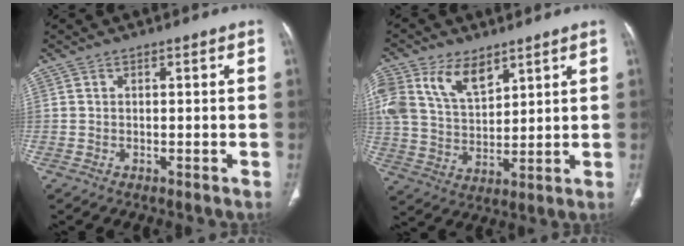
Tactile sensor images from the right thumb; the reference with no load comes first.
{"total": 14.6, "force": [8.0, 8.7, 8.5], "torque": [-0.162, -0.016, 0.161]}